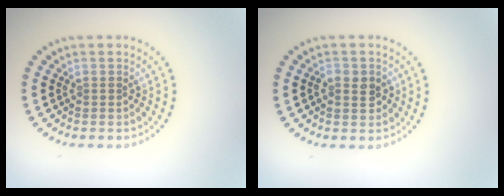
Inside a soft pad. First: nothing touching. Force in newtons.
{"total": 2.0, "press": 2.0, "slide": 0.3}